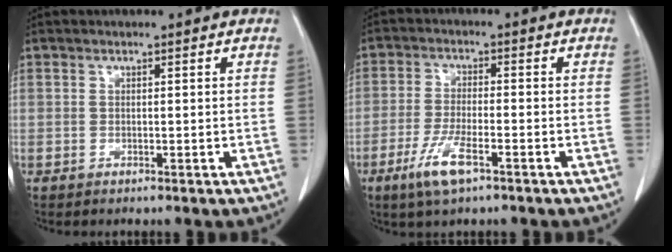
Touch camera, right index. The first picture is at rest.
{"total": 6.2, "force": [-3.5, 1.2, 5.0], "torque": [-0.108, -0.010, -0.062]}